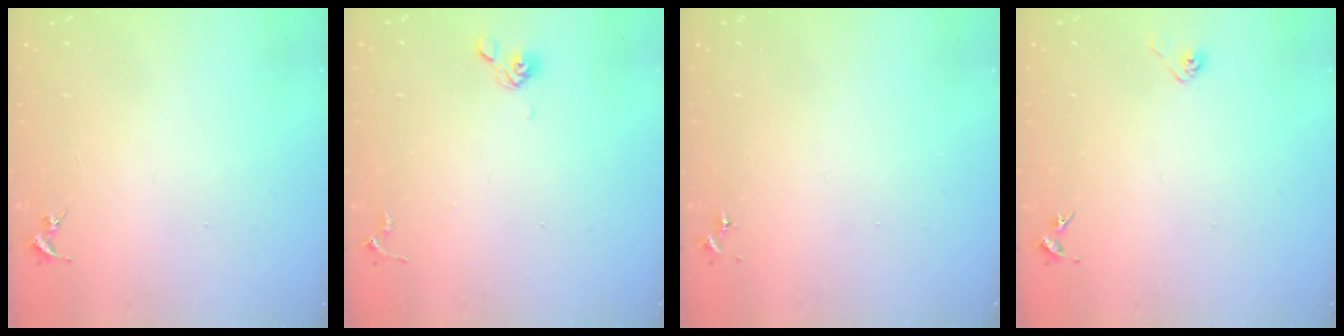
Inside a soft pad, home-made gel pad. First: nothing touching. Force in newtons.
{"total": 6.3, "press": 6.0, "slide": 2.1}
{"total": 0.0}
{"total": 2.9, "press": 2.8, "slide": 0.8}